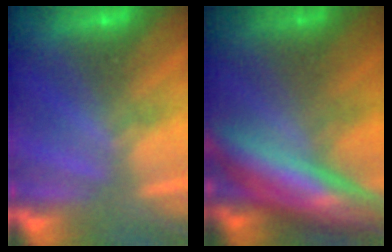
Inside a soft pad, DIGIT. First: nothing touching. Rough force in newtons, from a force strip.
{"total": 8.2}